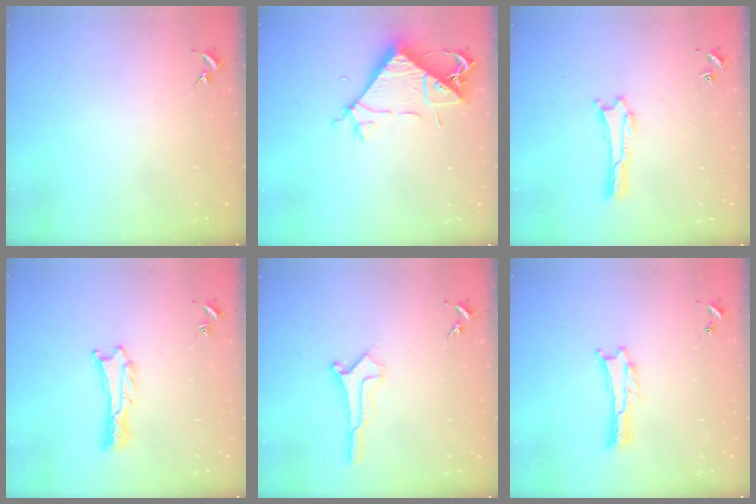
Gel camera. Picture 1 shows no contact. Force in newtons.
{"total": 7.2, "press": 7.1, "slide": 1.2}
{"total": 0.0}
{"total": 0.9, "press": 0.8, "slide": 0.1}
{"total": 0.9, "press": 0.9, "slide": 0.1}
{"total": 0.0}